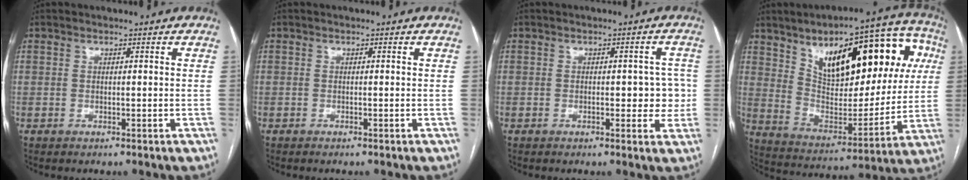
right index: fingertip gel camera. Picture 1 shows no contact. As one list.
[{"total": 0.0}, {"total": 4.8, "force": [0.0, 2.4, 4.2], "torque": [-0.040, 0.019, 0.004]}, {"total": 27.4, "force": [9.8, 11.0, 23.2], "torque": [-0.345, 0.054, 0.159]}]